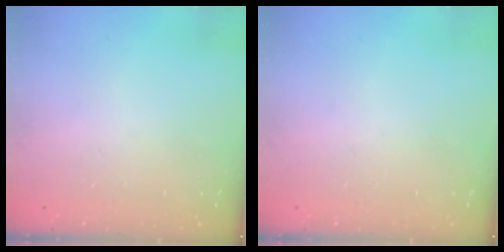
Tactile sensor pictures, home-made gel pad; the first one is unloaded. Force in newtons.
{"total": 0.0}